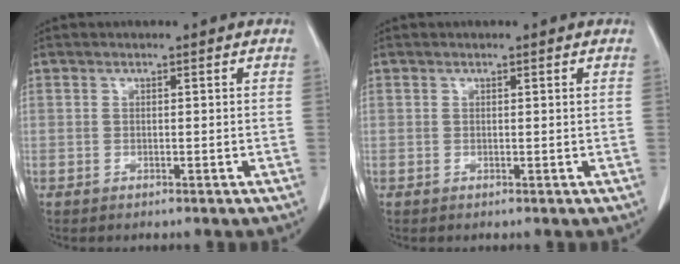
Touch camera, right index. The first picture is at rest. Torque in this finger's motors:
{"motor_torque": [-0.04, 0.03, 0.00, 0.00]}